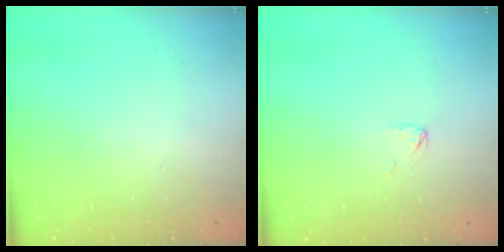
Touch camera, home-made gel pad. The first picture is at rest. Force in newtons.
{"total": 2.8, "press": 2.7, "slide": 0.2}